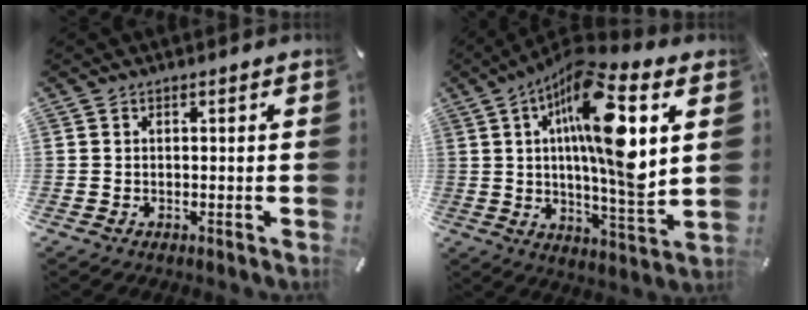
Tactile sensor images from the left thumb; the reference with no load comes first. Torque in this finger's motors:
{"motor_torque": [2.40, 2.61, 2.75, -0.02, 0.54]}